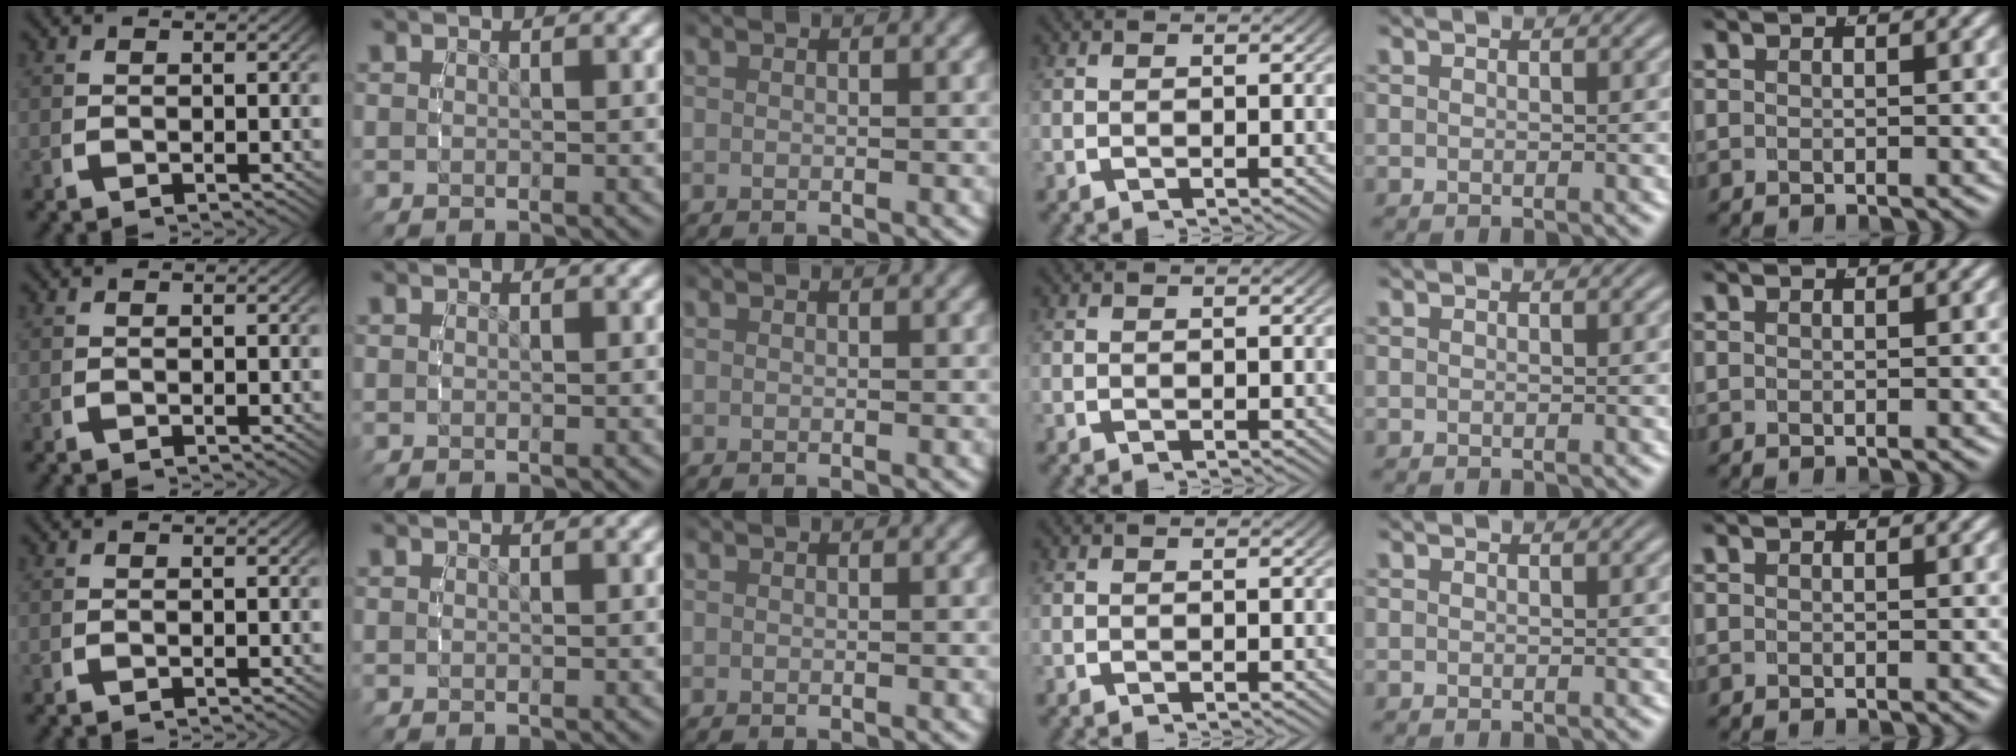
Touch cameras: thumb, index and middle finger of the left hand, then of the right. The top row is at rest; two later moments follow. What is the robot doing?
{"motion": "reach", "object": "string"}